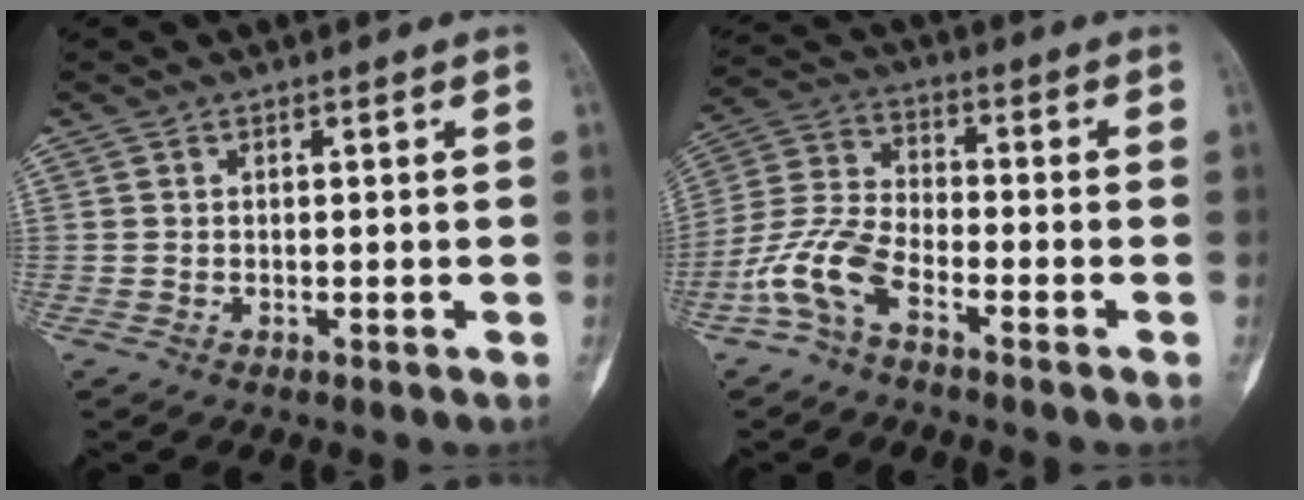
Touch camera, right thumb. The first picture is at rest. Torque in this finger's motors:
{"motor_torque": [0.10, 0.07, 0.04, -0.05, 0.08]}